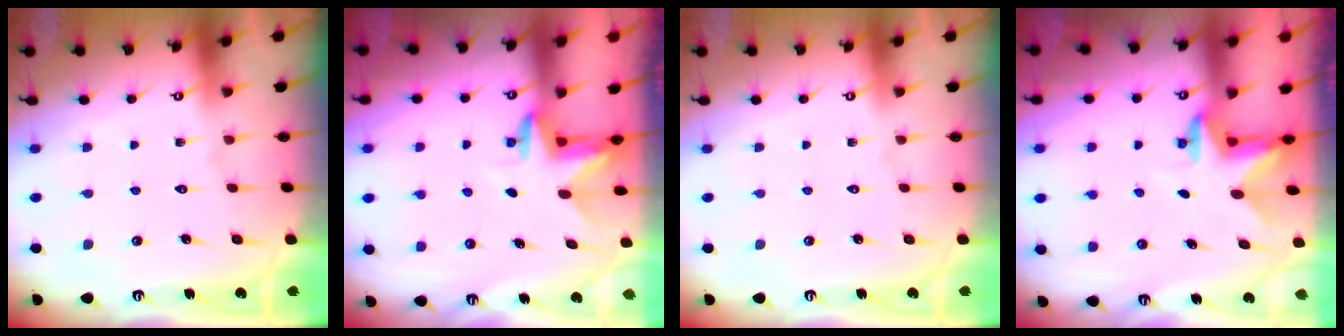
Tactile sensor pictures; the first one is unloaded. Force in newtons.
{"total": 3.4, "press": 3.3, "slide": 0.3}
{"total": 0.0}
{"total": 2.4, "press": 2.4, "slide": 0.4}